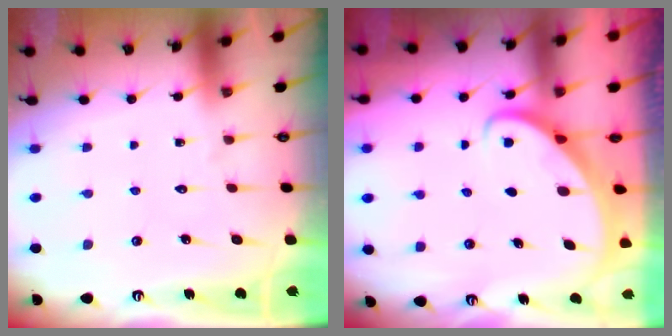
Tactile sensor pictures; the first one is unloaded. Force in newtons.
{"total": 2.6, "press": 2.6, "slide": 0.3}